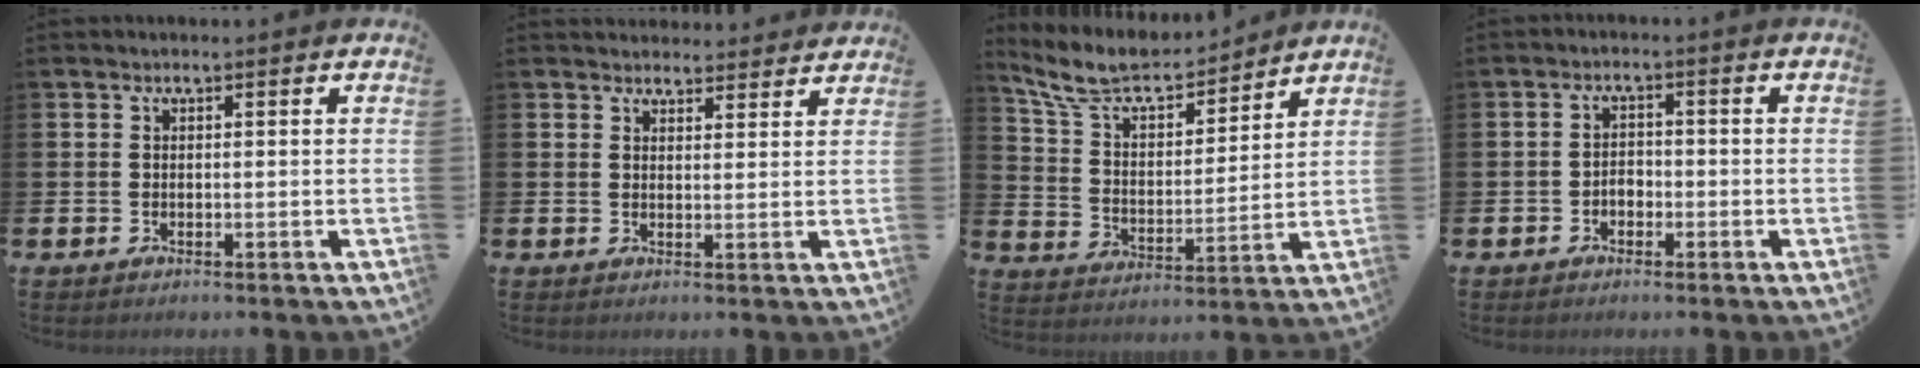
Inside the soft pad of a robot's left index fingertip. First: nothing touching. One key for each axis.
{"total": 3.0, "fx": 2.9, "fy": 0.7, "fz": -0.2, "tx": 0.006, "ty": -0.015, "tz": 0.052}
{"total": 9.4, "fx": 8.4, "fy": 2.6, "fz": 3.2, "tx": -0.107, "ty": -0.047, "tz": 0.150}
{"total": 1.7, "fx": -1.1, "fy": 1.2, "fz": 0.7, "tx": -0.015, "ty": 0.006, "tz": -0.024}